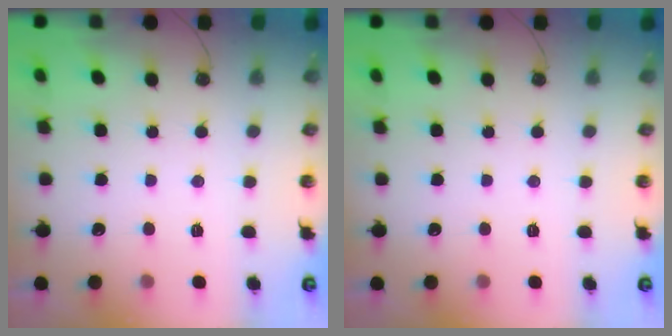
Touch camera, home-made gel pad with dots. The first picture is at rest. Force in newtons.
{"total": 0.0}